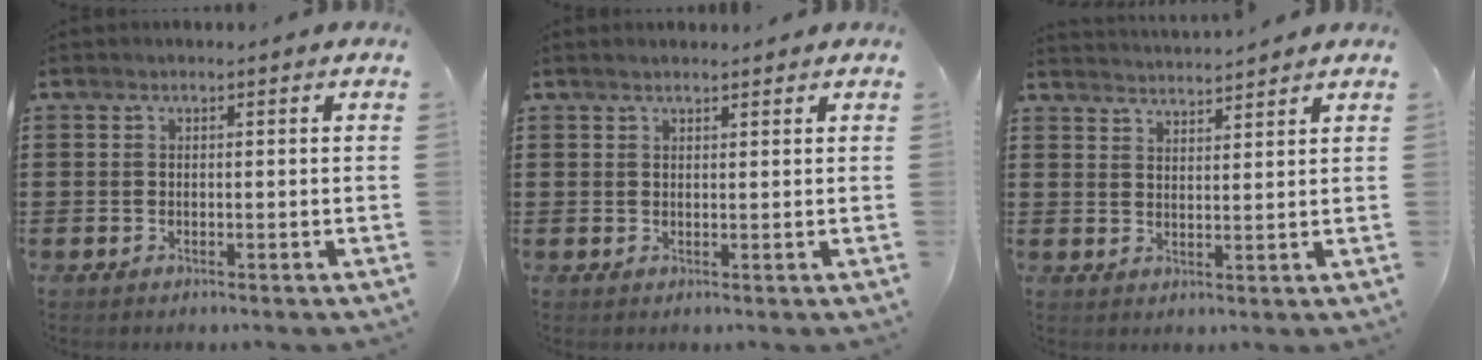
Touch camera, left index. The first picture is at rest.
{"total": 1.2, "force": [1.1, 0.1, 0.5], "torque": [-0.010, 0.001, 0.021]}
{"total": 2.9, "force": [2.8, -0.4, -0.3], "torque": [-0.004, -0.014, 0.052]}